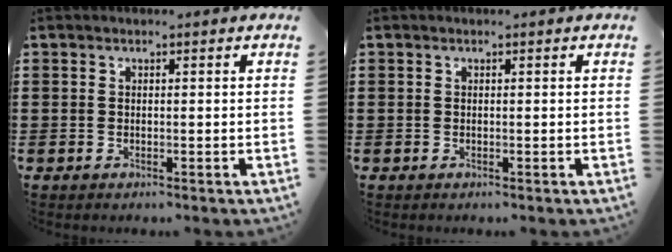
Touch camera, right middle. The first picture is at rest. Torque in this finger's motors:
{"motor_torque": [0.00, 0.00, 0.05, 0.00]}